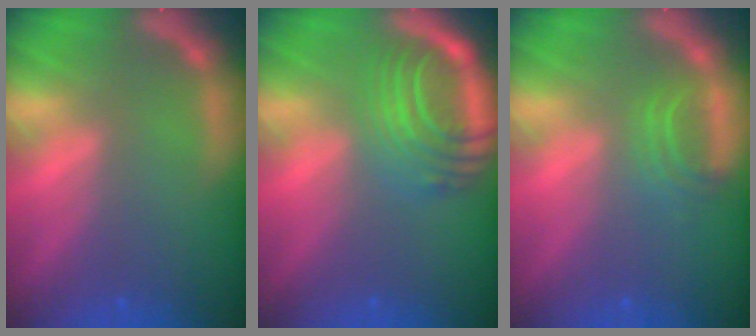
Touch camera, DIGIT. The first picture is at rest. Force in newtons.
{"total": 8.1}
{"total": 2.5}